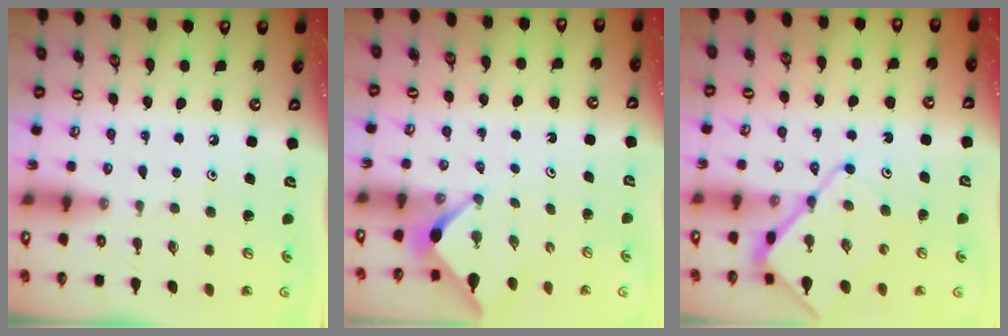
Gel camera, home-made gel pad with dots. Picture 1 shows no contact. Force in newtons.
{"total": 2.6, "press": 2.6, "slide": 0.3}
{"total": 11.3, "press": 11.3, "slide": 1.1}